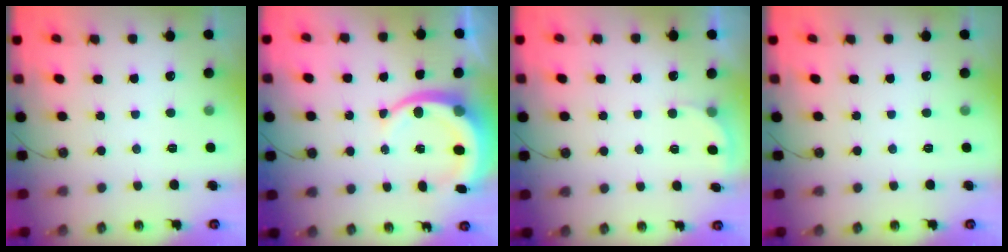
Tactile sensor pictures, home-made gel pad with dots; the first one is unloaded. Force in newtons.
{"total": 11.0, "press": 10.8, "slide": 1.8}
{"total": 2.3, "press": 2.3, "slide": 0.5}
{"total": 0.0}